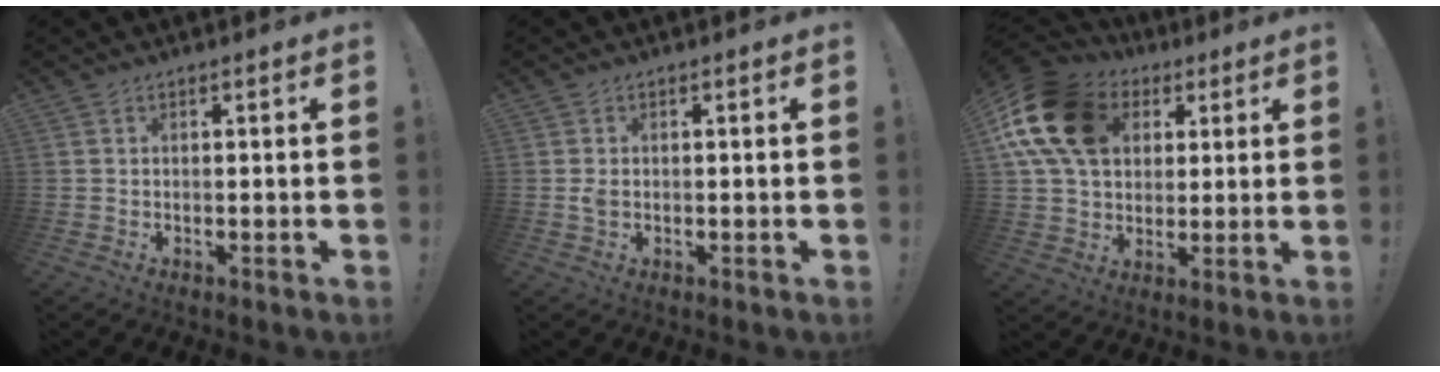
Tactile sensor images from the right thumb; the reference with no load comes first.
{"total": 1.4, "force": [-0.2, 1.0, 1.0], "torque": [-0.015, 0.003, -0.004]}
{"total": 19.8, "force": [6.1, 14.6, 11.9], "torque": [-0.207, -0.015, 0.117]}